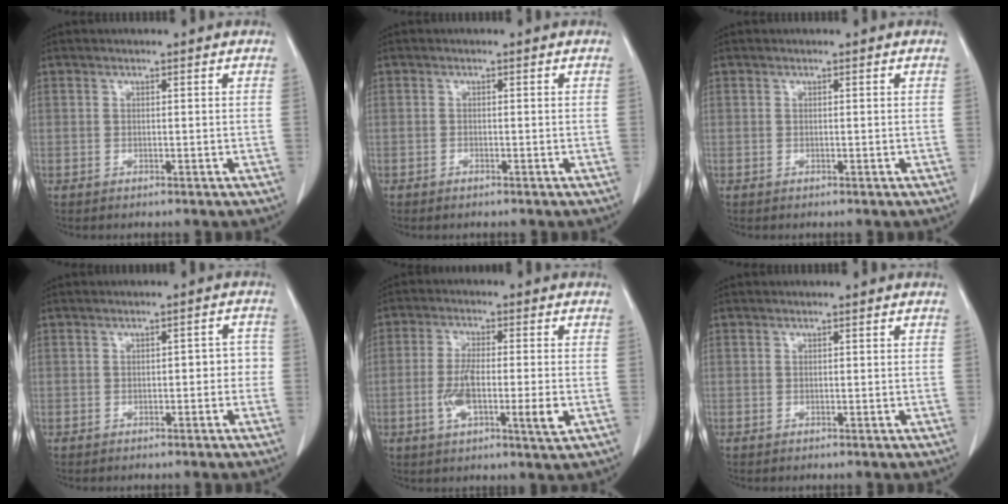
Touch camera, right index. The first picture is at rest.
{"total": 0.6, "force": [-0.5, 0.2, 0.2], "torque": [-0.009, -0.001, -0.007]}
{"total": 0.0}
{"total": 2.8, "force": [-0.6, 1.5, 2.3], "torque": [-0.022, 0.019, -0.005]}
{"total": 8.5, "force": [-2.0, 1.3, 8.1], "torque": [-0.144, -0.004, -0.033]}
{"total": 0.0}